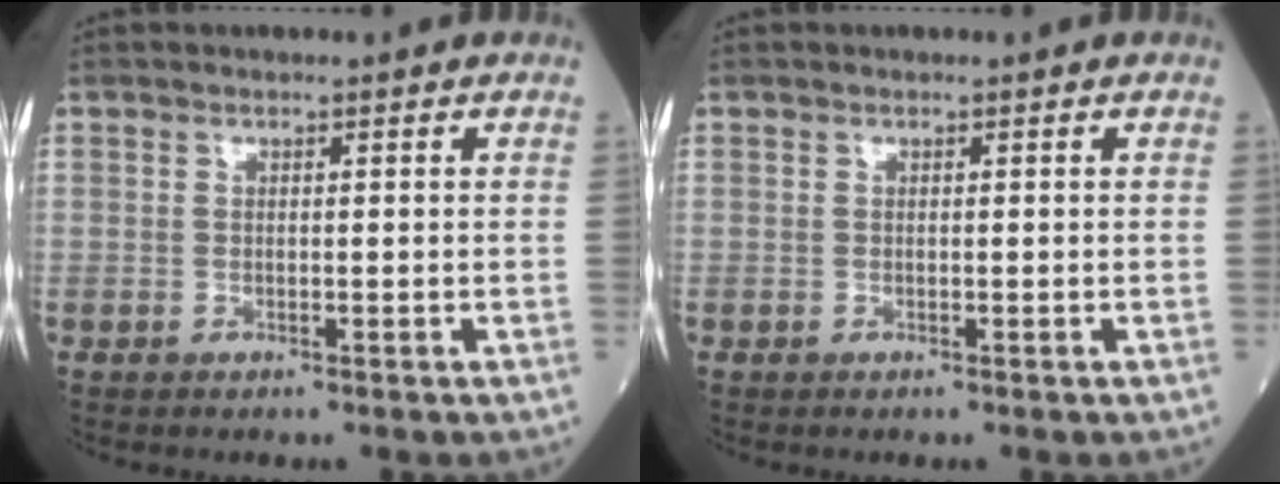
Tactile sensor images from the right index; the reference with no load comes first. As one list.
[{"total": 0.0}]